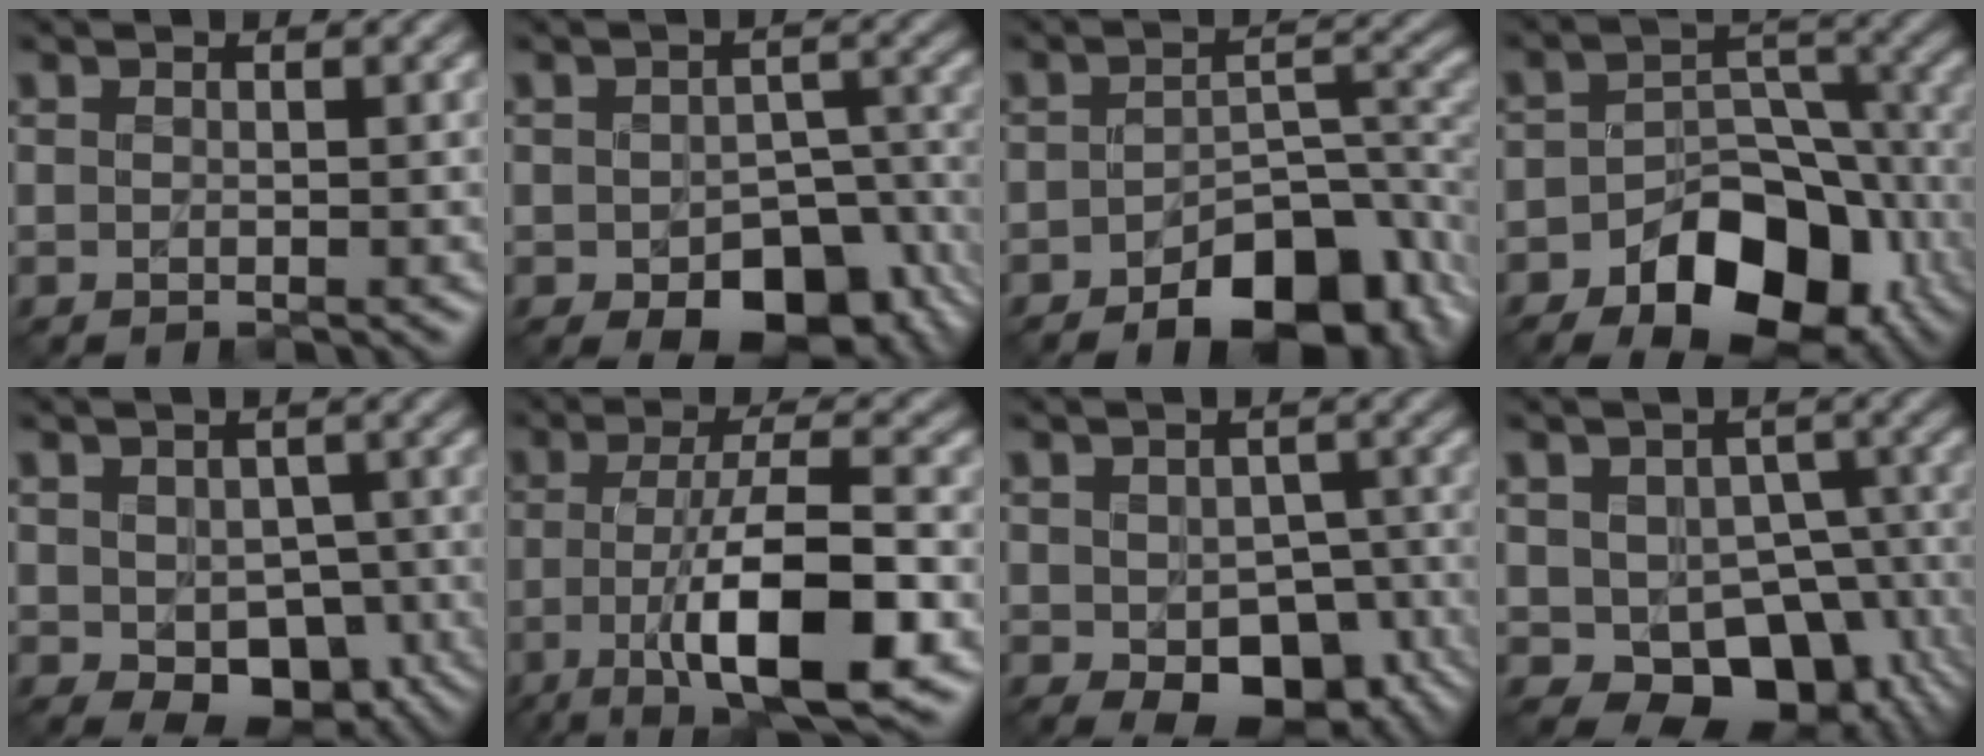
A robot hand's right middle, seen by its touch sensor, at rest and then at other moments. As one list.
[{"total": 9.7, "force": [-4.3, 5.6, 6.7], "torque": [-0.097, -0.030, -0.045]}, {"total": 8.7, "force": [-4.7, 4.3, 6.0], "torque": [-0.075, -0.003, -0.070]}, {"total": 10.9, "force": [-5.8, 6.7, 6.3], "torque": [-0.083, -0.005, -0.092]}, {"total": 6.4, "force": [-1.9, 4.3, 4.3], "torque": [-0.070, -0.014, -0.022]}, {"total": 10.8, "force": [-3.1, 2.9, 9.9], "torque": [-0.165, 0.000, -0.052]}, {"total": 8.5, "force": [-3.3, 5.2, 6.0], "torque": [-0.092, -0.020, -0.037]}, {"total": 10.7, "force": [-3.9, 7.6, 6.5], "torque": [-0.072, -0.016, -0.050]}]